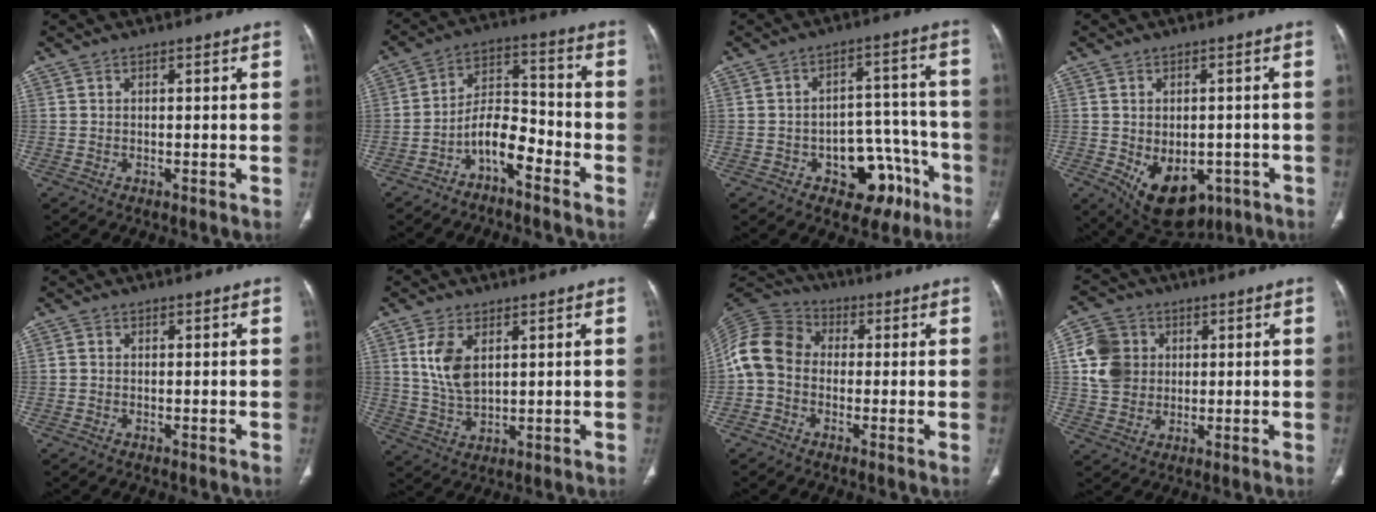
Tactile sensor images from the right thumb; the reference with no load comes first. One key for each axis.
{"total": 8.3, "fx": -5.0, "fy": 3.6, "fz": 5.6, "tx": -0.092, "ty": 0.067, "tz": -0.096}
{"total": 12.7, "fx": -6.2, "fy": 8.1, "fz": 7.5, "tx": -0.047, "ty": 0.056, "tz": -0.076}
{"total": 13.0, "fx": -4.6, "fy": 8.5, "fz": 8.7, "tx": -0.112, "ty": 0.002, "tz": -0.044}
{"total": 0.7, "fx": -0.1, "fy": 0.6, "fz": 0.3, "tx": -0.005, "ty": 0.001, "tz": -0.004}
{"total": 8.2, "fx": 2.7, "fy": 4.6, "fz": 6.2, "tx": -0.121, "ty": -0.010, "tz": 0.060}
{"total": 10.6, "fx": -0.7, "fy": 8.7, "fz": 6.0, "tx": -0.116, "ty": 0.032, "tz": -0.030}
{"total": 10.2, "fx": 1.5, "fy": 8.9, "fz": 4.8, "tx": -0.073, "ty": 0.004, "tz": 0.026}